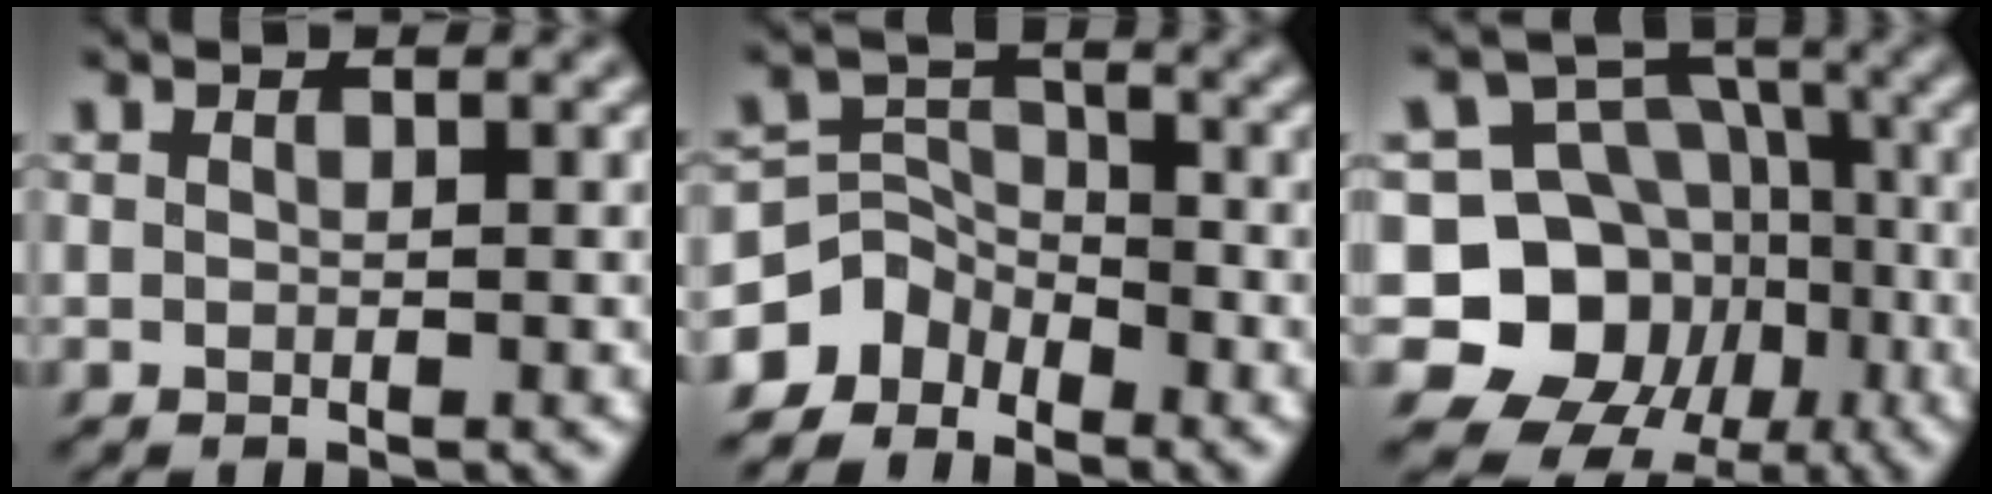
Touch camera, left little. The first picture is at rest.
{"total": 4.5, "force": [-3.6, 2.7, 0.5], "torque": [0.007, 0.010, -0.076]}
{"total": 11.3, "force": [-3.6, 9.6, 4.7], "torque": [-0.075, 0.008, -0.093]}